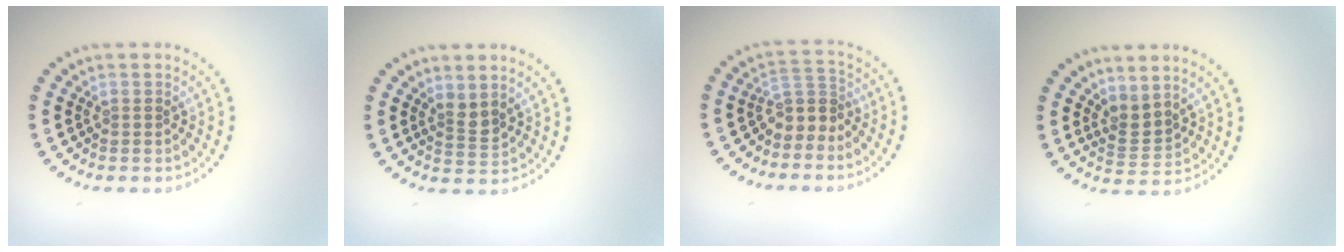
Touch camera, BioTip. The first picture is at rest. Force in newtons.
{"total": 1.7, "press": 1.3, "slide": 1.1}
{"total": 2.5, "press": 1.7, "slide": 1.9}
{"total": 2.3, "press": 1.5, "slide": 1.7}